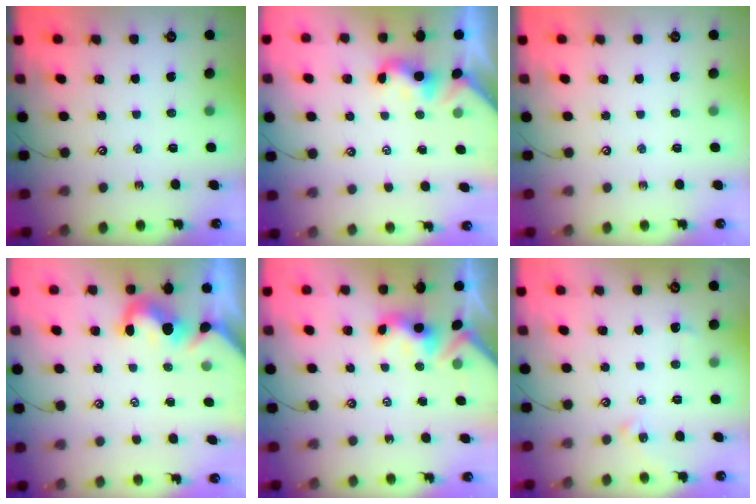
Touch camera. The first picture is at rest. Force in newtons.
{"total": 2.0, "press": 2.0, "slide": 0.6}
{"total": 0.0}
{"total": 0.0}
{"total": 3.0, "press": 3.0, "slide": 0.6}
{"total": 2.3, "press": 2.2, "slide": 0.6}